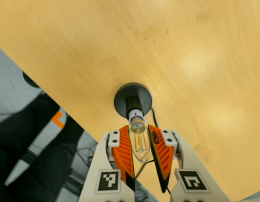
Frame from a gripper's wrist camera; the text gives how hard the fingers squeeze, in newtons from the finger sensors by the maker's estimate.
{"total": 11.6, "left": 11.0, "right": 12.2}